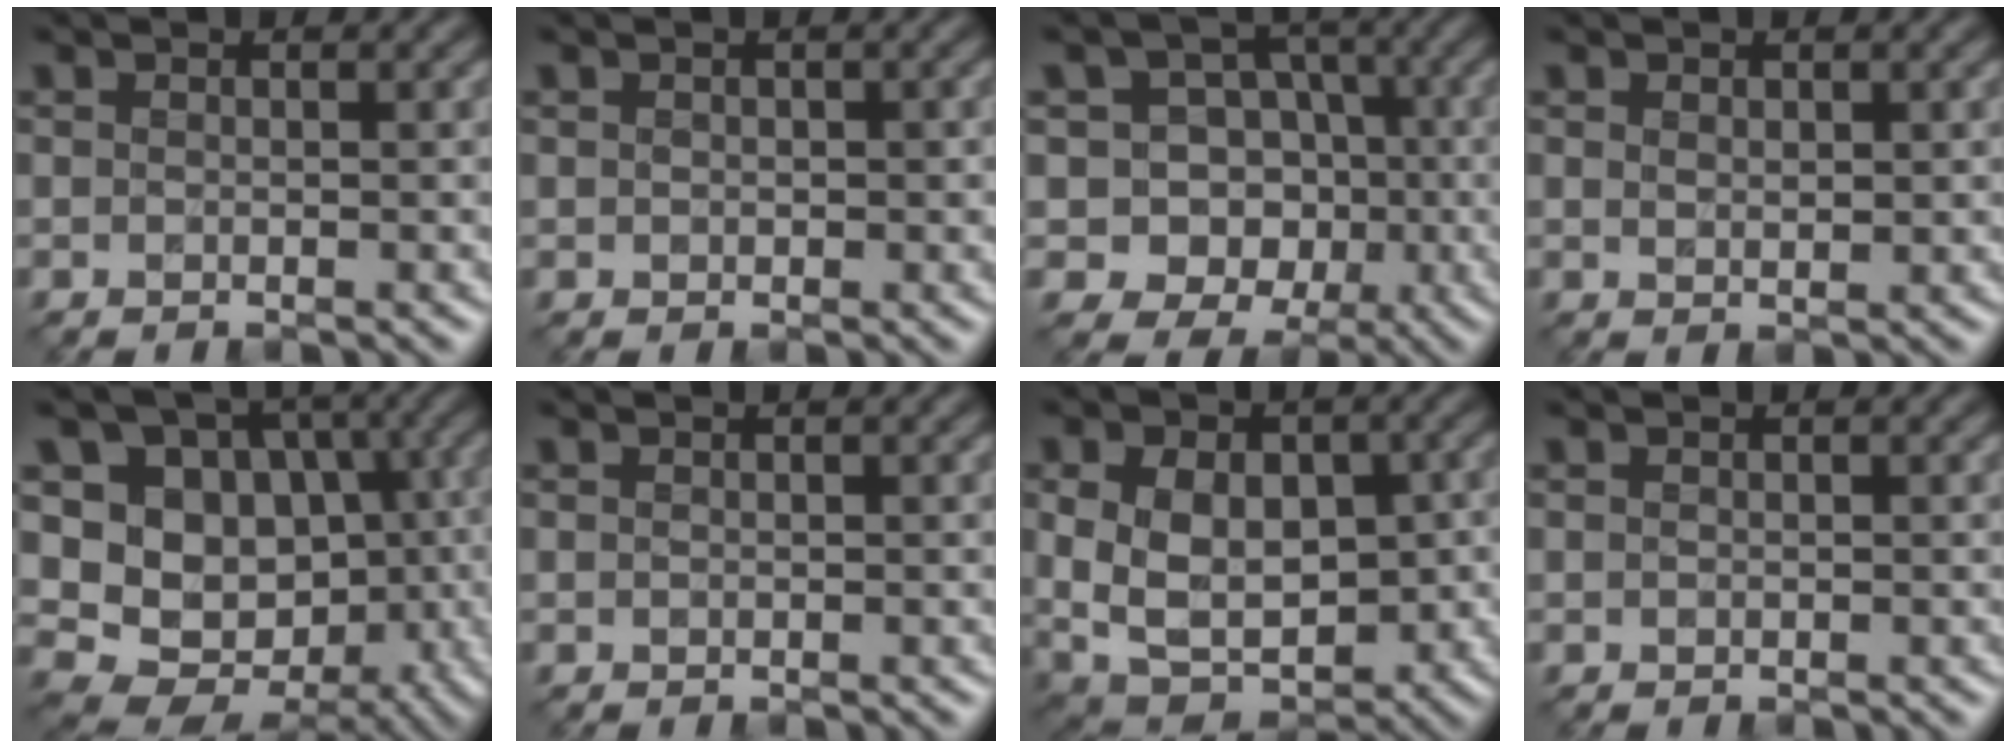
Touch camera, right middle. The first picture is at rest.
{"total": 0.7, "force": [0.1, 0.7, 0.3], "torque": [-0.004, -0.003, 0.003]}
{"total": 9.3, "force": [-1.1, 8.6, 3.5], "torque": [-0.042, 0.037, -0.047]}
{"total": 1.1, "force": [0.4, 0.6, 0.8], "torque": [-0.014, -0.002, 0.011]}
{"total": 13.1, "force": [-0.2, 11.2, 6.9], "torque": [-0.118, 0.002, -0.004]}
{"total": 0.0}
{"total": 8.2, "force": [0.0, 5.6, 6.0], "torque": [-0.106, -0.011, 0.004]}
{"total": 0.0}